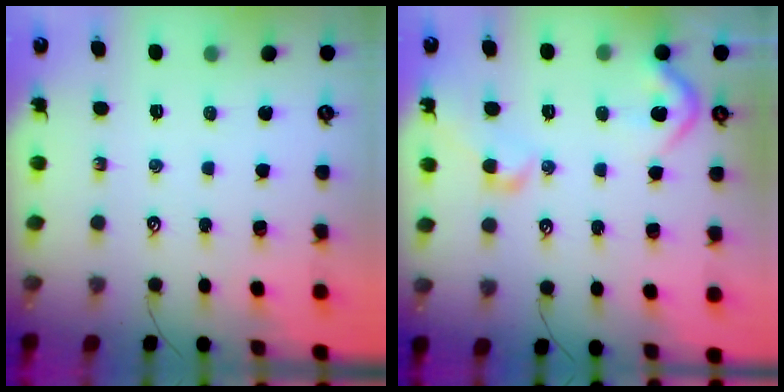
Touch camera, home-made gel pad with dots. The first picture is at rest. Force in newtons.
{"total": 7.8, "press": 7.7, "slide": 1.0}